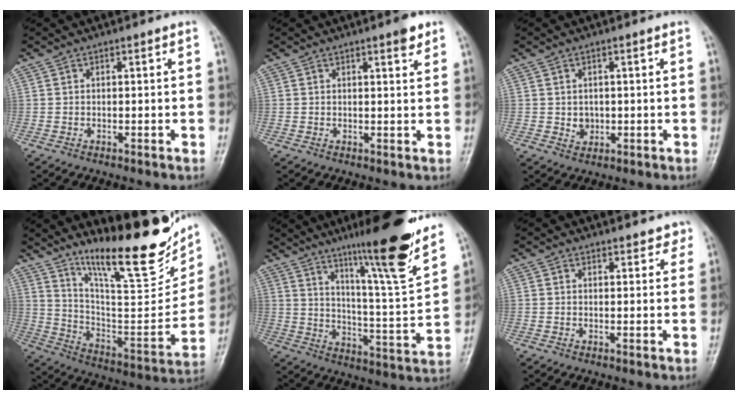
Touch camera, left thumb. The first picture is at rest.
{"total": 2.8, "force": [1.9, 0.7, 1.9], "torque": [-0.020, -0.010, 0.022]}
{"total": 2.3, "force": [0.1, 2.0, 1.0], "torque": [-0.008, 0.000, 0.007]}
{"total": 25.6, "force": [17.4, 6.5, 17.6], "torque": [-0.225, -0.091, 0.287]}
{"total": 19.2, "force": [13.5, 1.3, 13.6], "torque": [-0.177, -0.081, 0.214]}
{"total": 2.9, "force": [2.5, 1.4, 0.6], "torque": [0.021, -0.009, 0.021]}